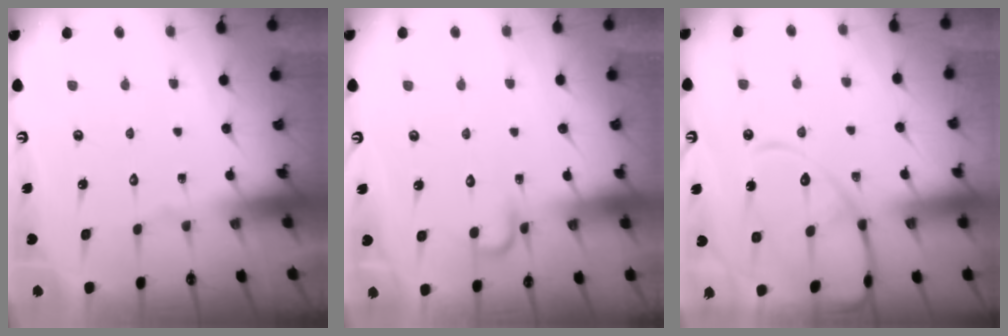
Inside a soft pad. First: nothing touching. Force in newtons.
{"total": 5.0, "press": 5.0, "slide": 0.5}
{"total": 13.5, "press": 13.5, "slide": 0.8}